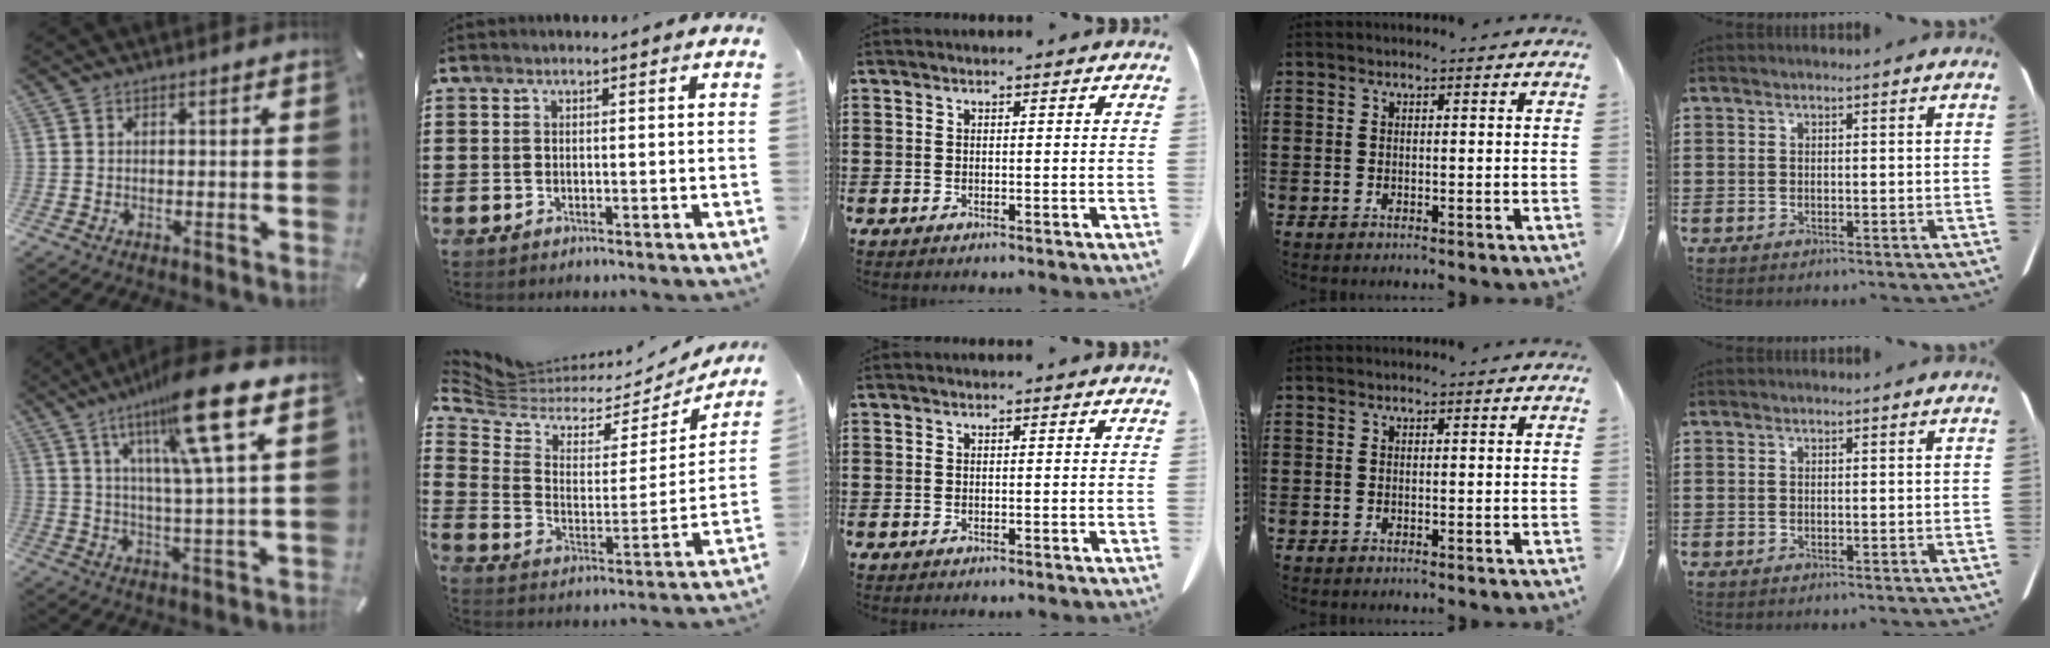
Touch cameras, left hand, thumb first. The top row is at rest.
{"thumb": {"total": 18.8, "force": [10.7, 2.9, 15.2], "torque": [-0.244, -0.046, 0.159]}, "index": {"total": 5.5, "force": [4.7, 2.2, 1.8], "torque": [-0.074, -0.038, 0.078]}}